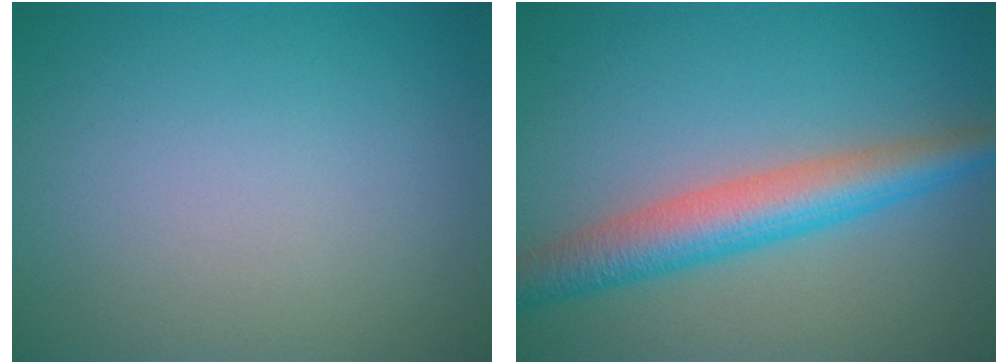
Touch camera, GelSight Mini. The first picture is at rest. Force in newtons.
{"total": 5.7, "press": 5.7, "slide": 0.1}